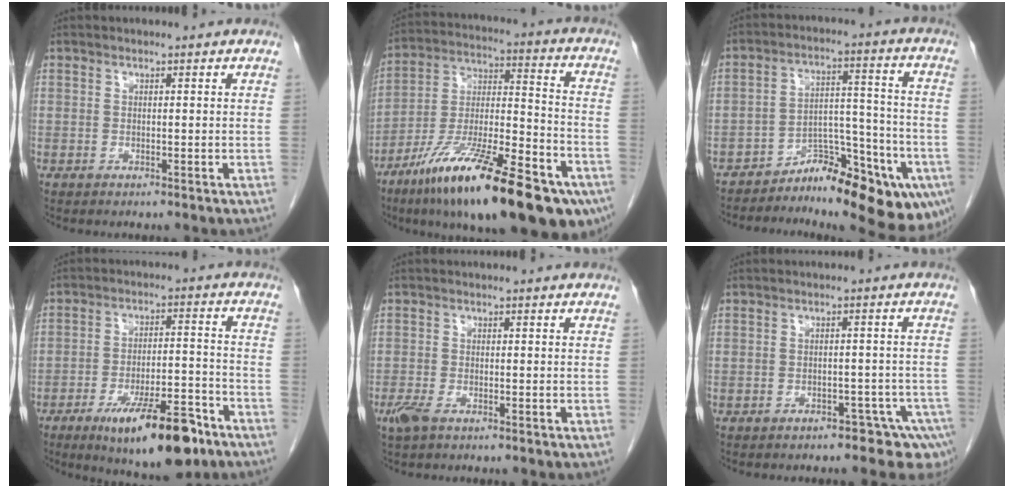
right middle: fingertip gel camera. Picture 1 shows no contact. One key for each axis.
{"total": 27.9, "fx": -17.3, "fy": 6.0, "fz": 21.1, "tx": -0.297, "ty": -0.015, "tz": -0.282}
{"total": 14.1, "fx": -10.1, "fy": 4.9, "fz": 8.6, "tx": -0.089, "ty": 0.056, "tz": -0.152}
{"total": 14.2, "fx": -8.8, "fy": 3.5, "fz": 10.5, "tx": -0.145, "ty": -0.003, "tz": -0.133}
{"total": 2.7, "fx": -1.6, "fy": 1.0, "fz": 1.9, "tx": -0.046, "ty": -0.005, "tz": -0.030}
{"total": 7.5, "fx": -5.8, "fy": 4.0, "fz": 2.7, "tx": -0.014, "ty": 0.010, "tz": -0.070}